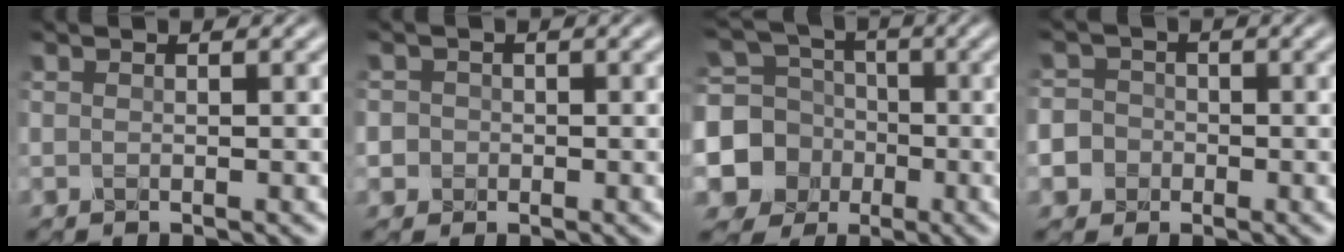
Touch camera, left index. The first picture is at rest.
{"total": 2.2, "force": [-0.1, 2.1, 0.6], "torque": [0.005, 0.011, -0.019]}
{"total": 9.6, "force": [-2.2, 9.0, 2.6], "torque": [-0.072, -0.004, -0.068]}
{"total": 6.6, "force": [-2.6, 5.9, 1.5], "torque": [-0.033, -0.008, -0.074]}